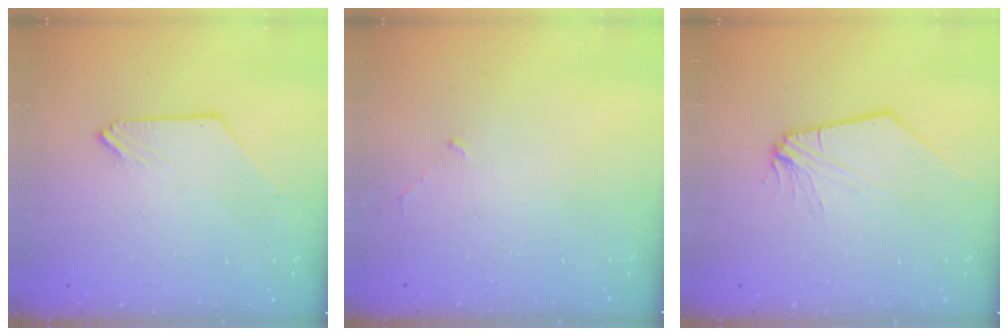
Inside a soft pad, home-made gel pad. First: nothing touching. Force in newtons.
{"total": 2.5, "press": 2.4, "slide": 0.6}
{"total": 0.0}